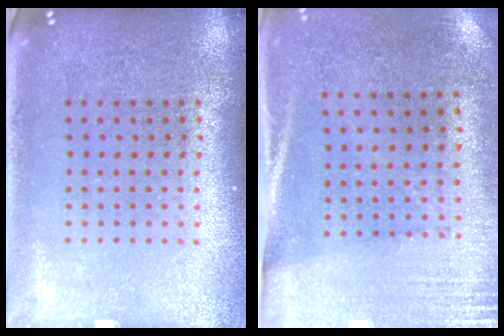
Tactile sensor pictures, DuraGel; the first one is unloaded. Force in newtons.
{"total": 2.7, "press": 2.3, "slide": 1.4}